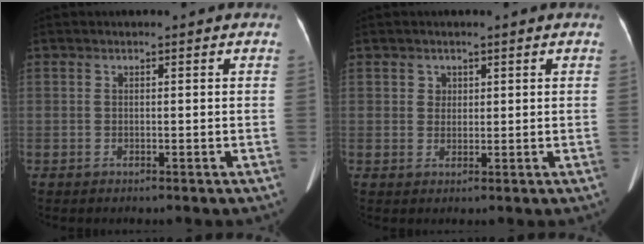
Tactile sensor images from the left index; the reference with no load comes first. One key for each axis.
{"total": 1.3, "fx": 0.4, "fy": 1.3, "fz": -0.1, "tx": 0.012, "ty": -0.007, "tz": 0.005}